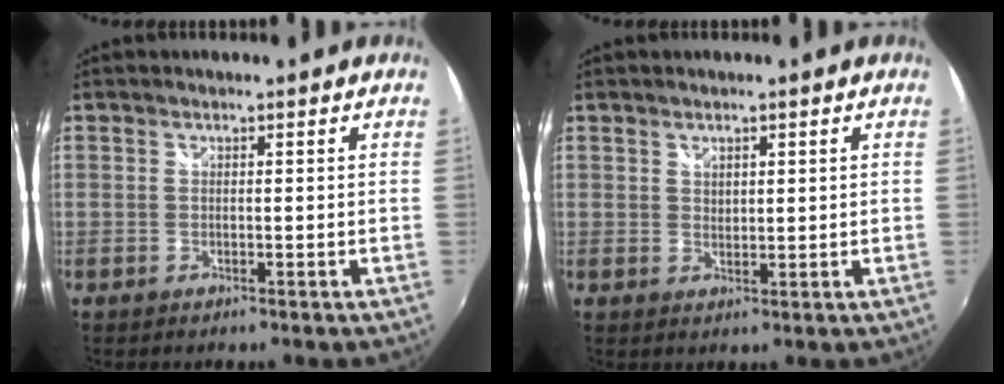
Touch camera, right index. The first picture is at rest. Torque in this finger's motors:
{"motor_torque": [-0.06, 0.02, -0.05, 0.00]}